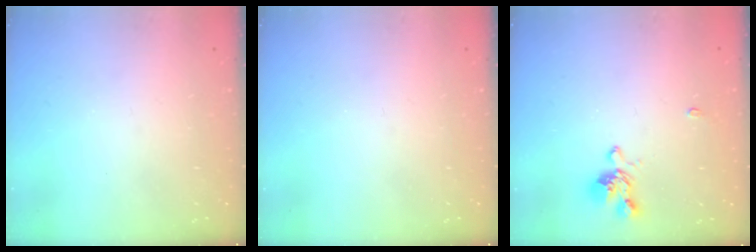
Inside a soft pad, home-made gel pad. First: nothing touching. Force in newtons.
{"total": 0.0}
{"total": 1.2, "press": 0.8, "slide": 1.0}